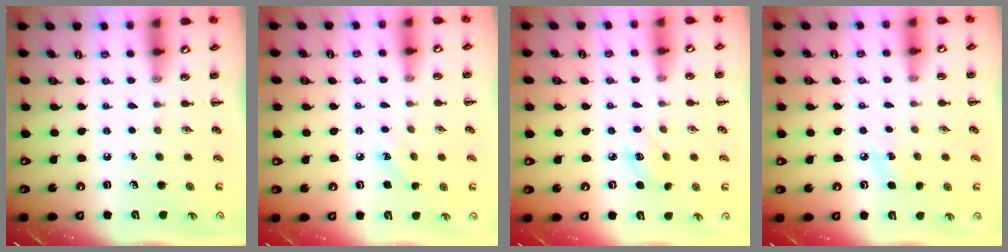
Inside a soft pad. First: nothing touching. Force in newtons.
{"total": 5.2, "press": 5.0, "slide": 1.4}
{"total": 3.2, "press": 3.2, "slide": 0.7}
{"total": 4.6, "press": 4.4, "slide": 1.3}